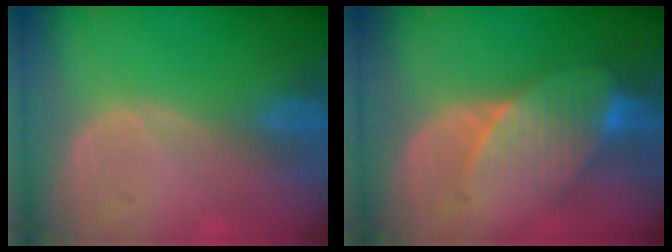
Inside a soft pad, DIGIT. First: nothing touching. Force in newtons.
{"total": 8.4, "press": 7.5, "slide": 3.8}